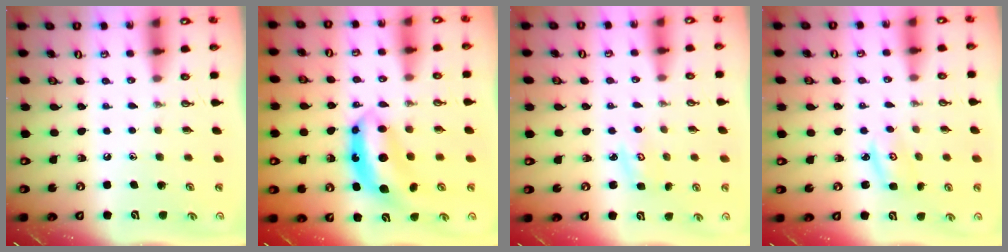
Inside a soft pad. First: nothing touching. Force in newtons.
{"total": 7.7, "press": 7.7, "slide": 0.1}
{"total": 3.2, "press": 3.2, "slide": 0.4}
{"total": 2.6, "press": 2.6, "slide": 0.2}